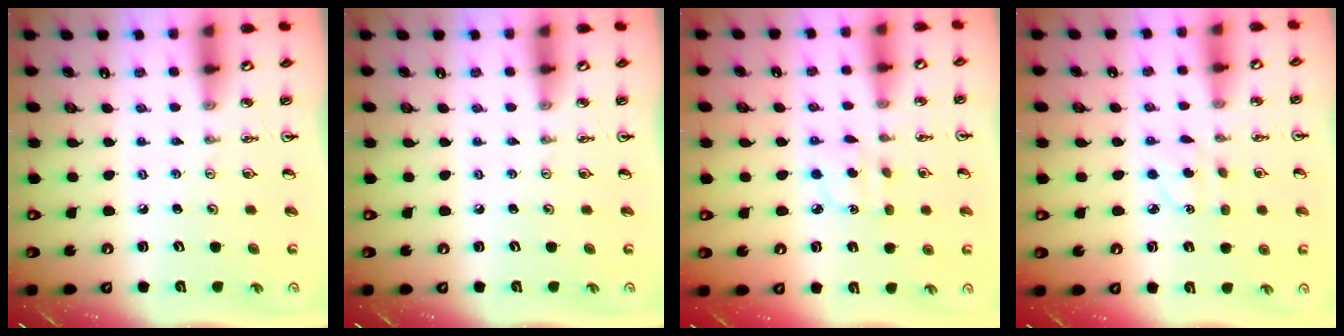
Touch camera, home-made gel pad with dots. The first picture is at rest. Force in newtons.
{"total": 0.0}
{"total": 3.9, "press": 3.9, "slide": 0.4}
{"total": 3.0, "press": 2.9, "slide": 0.8}